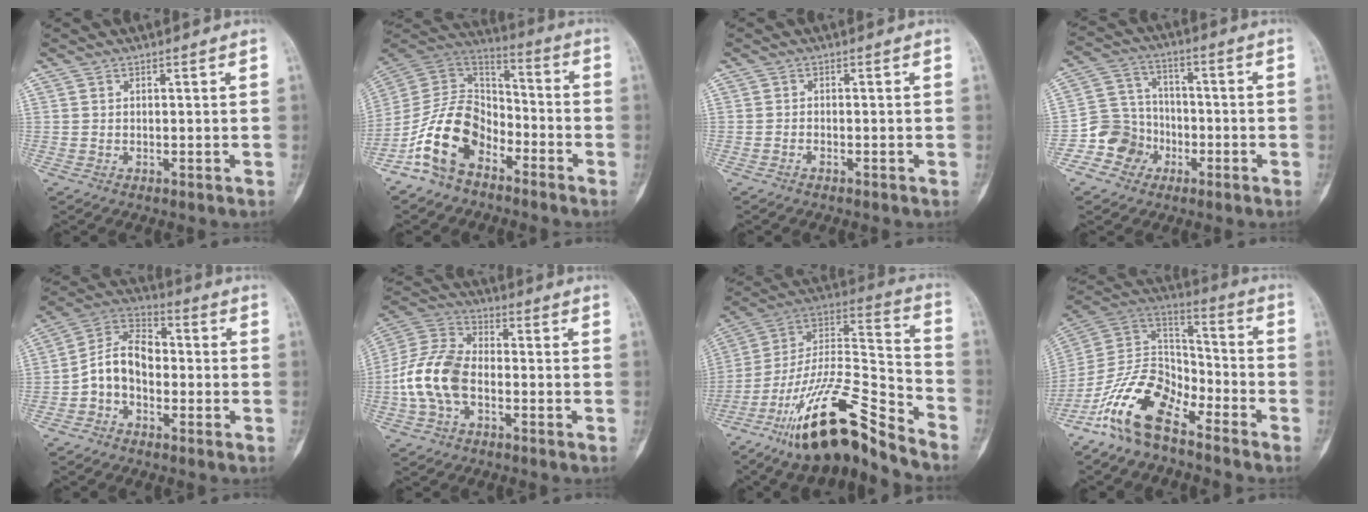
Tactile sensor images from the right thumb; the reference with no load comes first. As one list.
[{"total": 15.2, "force": [-8.2, 9.5, 8.6], "torque": [-0.150, 0.075, -0.167]}, {"total": 0.7, "force": [-0.6, 0.3, 0.4], "torque": [-0.010, 0.004, -0.012]}, {"total": 9.3, "force": [-4.2, 8.1, 1.7], "torque": [0.007, 0.051, -0.080]}, {"total": 9.7, "force": [-2.0, 6.8, 6.6], "torque": [-0.106, 0.041, -0.052]}, {"total": 12.2, "force": [-3.0, 7.5, 9.2], "torque": [-0.194, 0.034, -0.064]}, {"total": 22.8, "force": [-16.8, 5.5, 14.4], "torque": [-0.272, 0.094, -0.302]}, {"total": 15.9, "force": [-10.5, 7.6, 9.2], "torque": [-0.157, 0.085, -0.208]}]